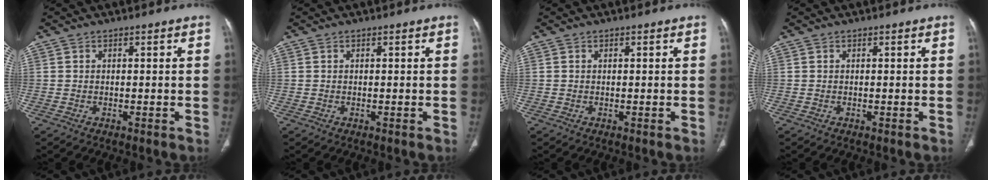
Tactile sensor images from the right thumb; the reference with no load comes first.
{"total": 0.0}
{"total": 0.0}
{"total": 0.0}